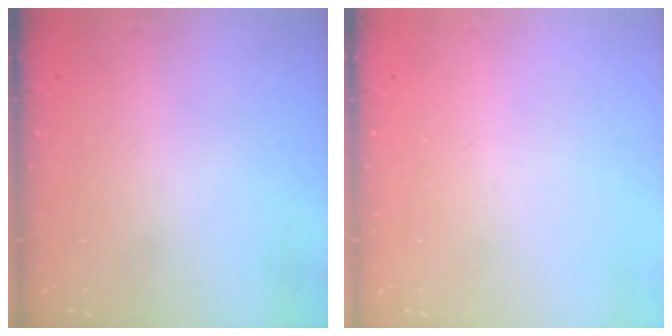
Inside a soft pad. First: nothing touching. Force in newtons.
{"total": 0.0}